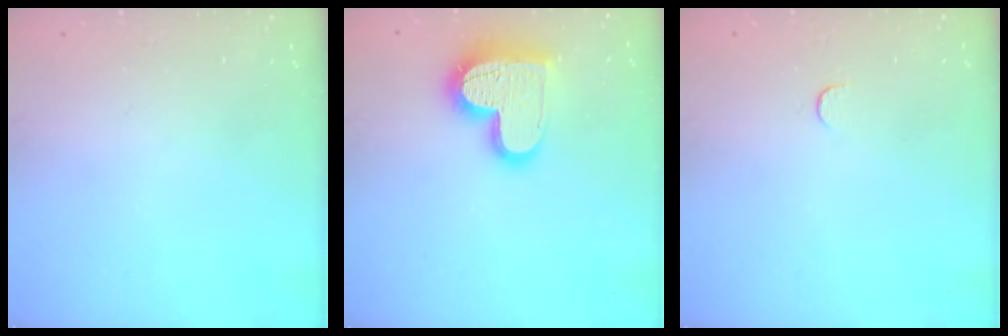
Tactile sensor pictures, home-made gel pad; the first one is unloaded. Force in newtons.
{"total": 17.0, "press": 16.9, "slide": 1.1}
{"total": 3.2, "press": 3.2, "slide": 0.3}